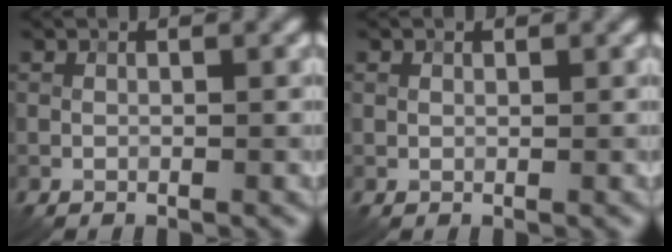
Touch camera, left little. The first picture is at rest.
{"total": 0.5, "force": [0.4, 0.3, 0.2], "torque": [0.001, -0.001, 0.005]}